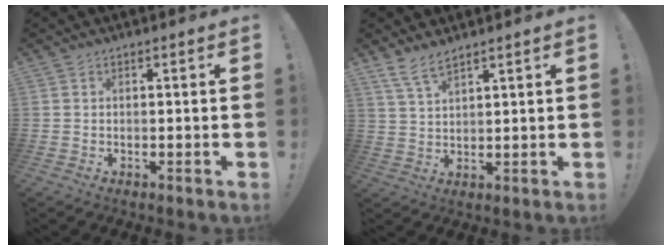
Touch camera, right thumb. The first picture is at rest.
{"total": 5.8, "force": [4.8, 1.4, 3.0], "torque": [-0.061, -0.022, 0.089]}